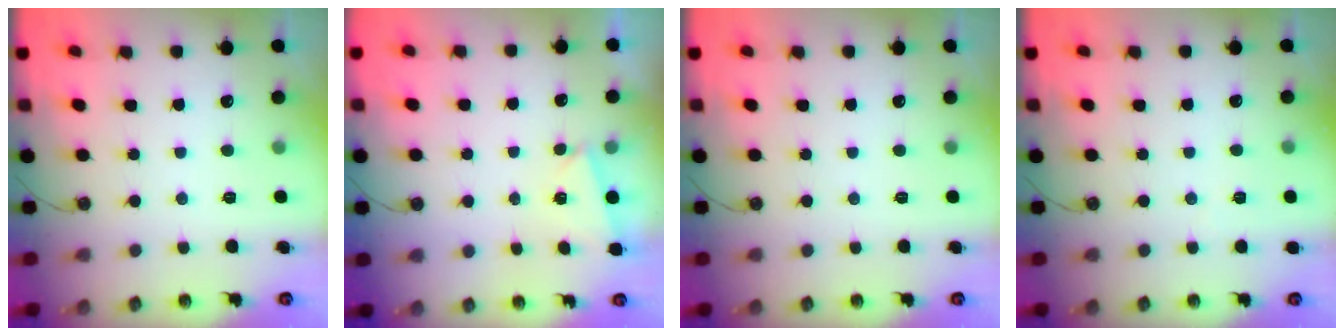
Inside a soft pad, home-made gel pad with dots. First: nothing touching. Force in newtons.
{"total": 2.6, "press": 1.3, "slide": 2.3}
{"total": 0.0}
{"total": 2.0, "press": 1.9, "slide": 0.8}